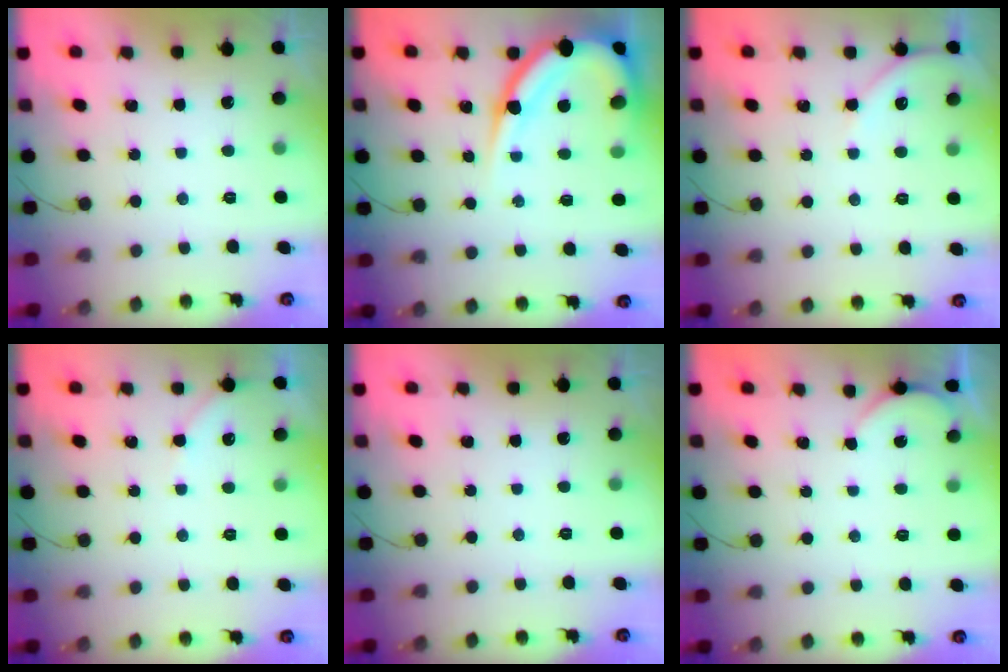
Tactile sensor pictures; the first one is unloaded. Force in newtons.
{"total": 14.6, "press": 14.5, "slide": 1.0}
{"total": 3.3, "press": 3.3, "slide": 0.5}
{"total": 3.8, "press": 3.7, "slide": 0.6}
{"total": 0.0}
{"total": 2.6, "press": 2.5, "slide": 0.5}